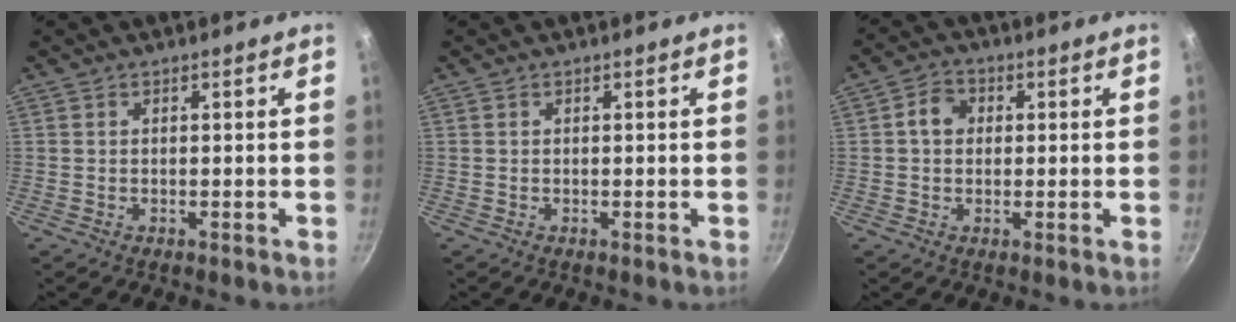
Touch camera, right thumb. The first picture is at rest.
{"total": 0.0}
{"total": 4.4, "force": [0.6, 3.6, 2.4], "torque": [-0.024, 0.011, 0.002]}